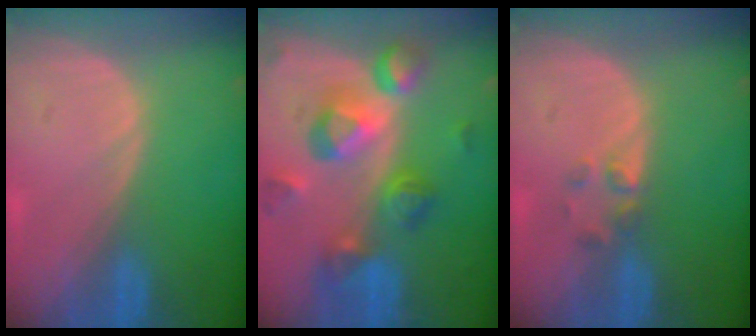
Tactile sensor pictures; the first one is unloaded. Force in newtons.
{"total": 10.4, "press": 9.3, "slide": 4.8}
{"total": 2.0, "press": 1.9, "slide": 0.8}